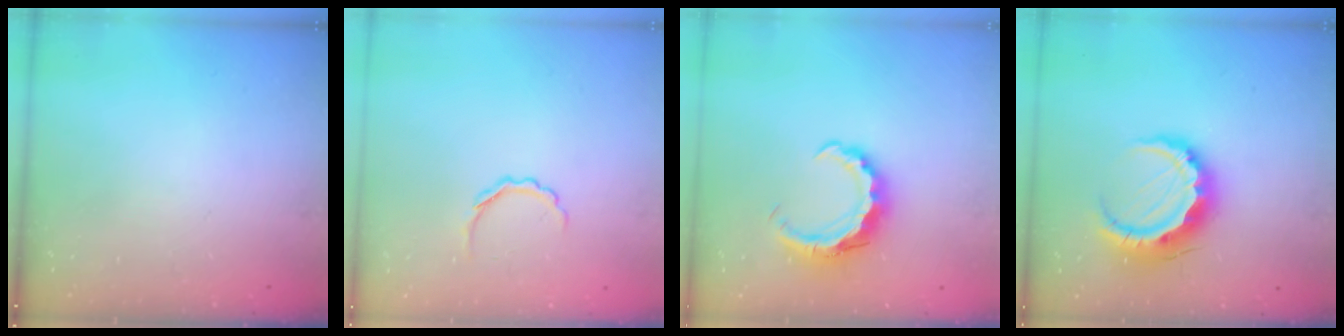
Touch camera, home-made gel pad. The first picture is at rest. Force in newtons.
{"total": 3.8, "press": 3.7, "slide": 0.7}
{"total": 8.5, "press": 8.5, "slide": 0.8}
{"total": 13.8, "press": 13.8, "slide": 0.5}